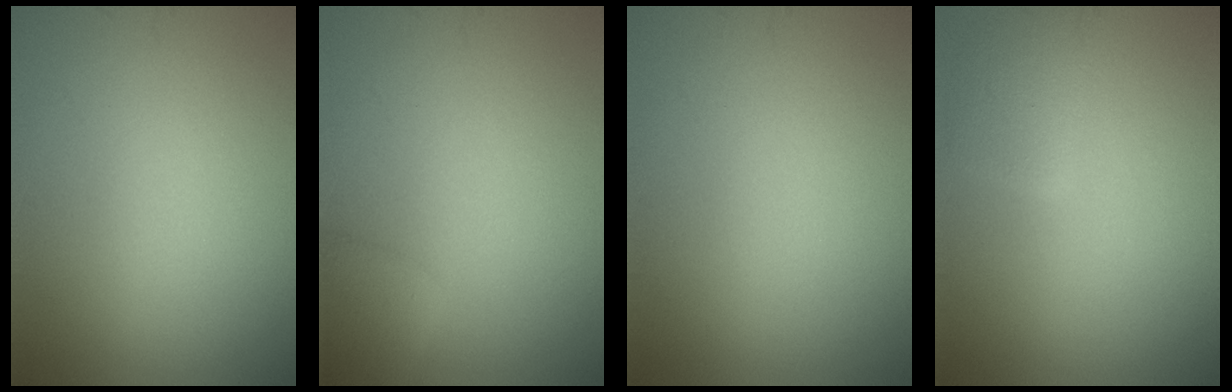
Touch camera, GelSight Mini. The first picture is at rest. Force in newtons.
{"total": 2.4, "press": 2.4, "slide": 0.2}
{"total": 0.0}
{"total": 2.1, "press": 2.1, "slide": 0.2}